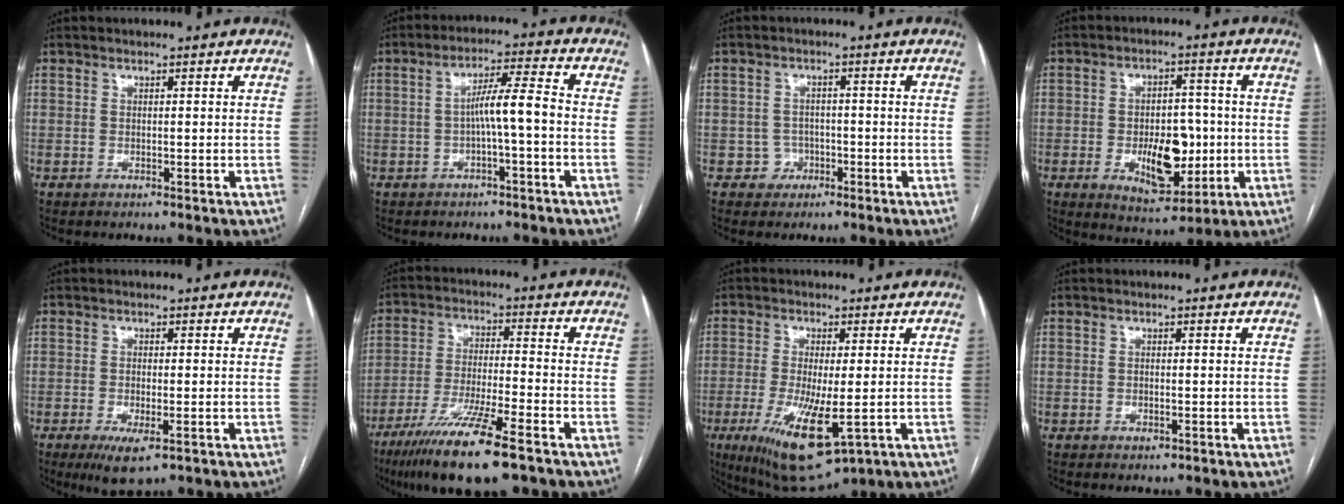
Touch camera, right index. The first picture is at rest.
{"total": 6.0, "force": [-1.1, 0.1, 5.9], "torque": [-0.102, 0.020, -0.016]}
{"total": 3.0, "force": [-1.2, 2.7, -0.2], "torque": [0.018, 0.015, -0.019]}
{"total": 10.1, "force": [-2.0, 4.9, 8.6], "torque": [-0.136, 0.004, -0.022]}
{"total": 5.0, "force": [-2.4, 1.4, 4.1], "torque": [-0.072, -0.011, -0.032]}
{"total": 14.5, "force": [-9.4, 1.0, 11.1], "torque": [-0.214, -0.041, -0.163]}
{"total": 12.5, "force": [-3.9, 3.0, 11.4], "torque": [-0.211, -0.036, -0.050]}
{"total": 0.6, "force": [-0.3, 0.3, 0.5], "torque": [-0.008, -0.001, -0.002]}